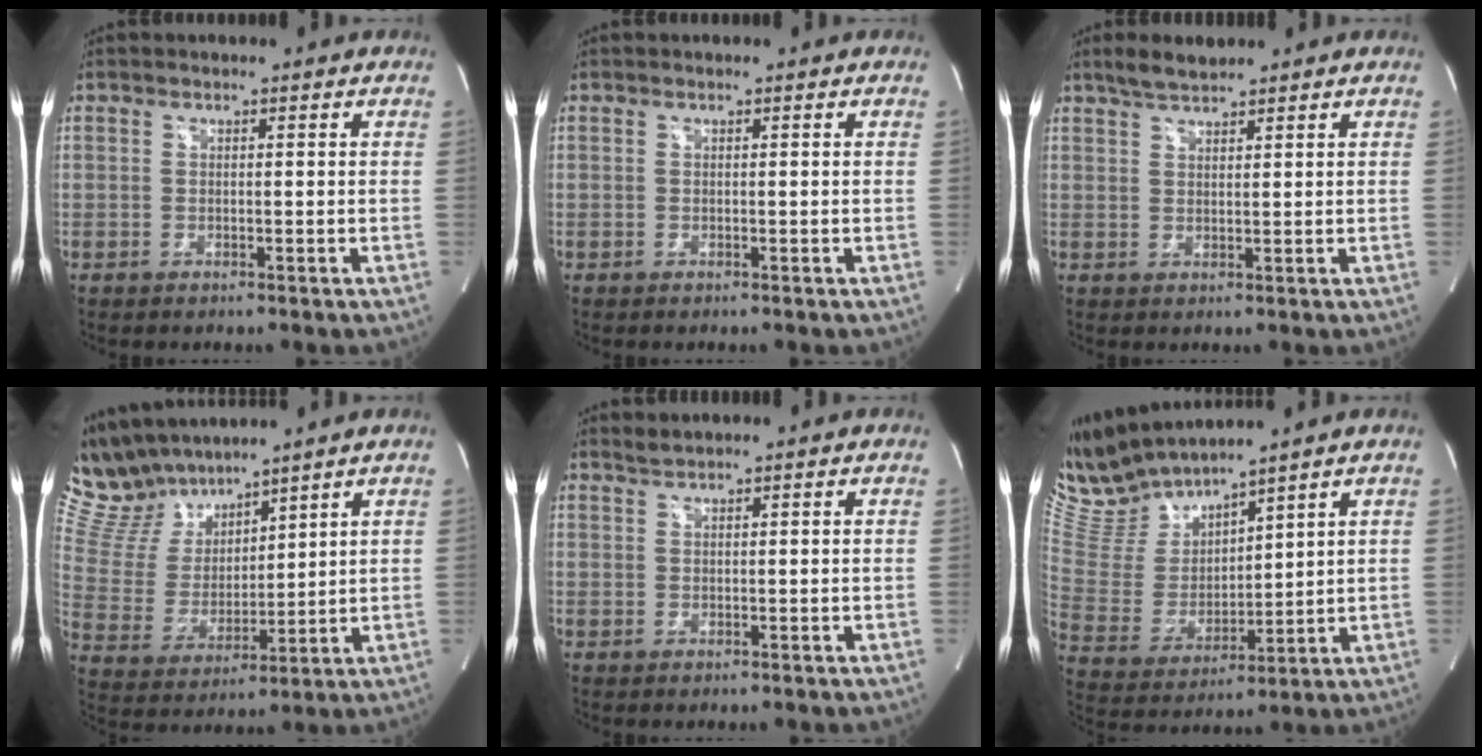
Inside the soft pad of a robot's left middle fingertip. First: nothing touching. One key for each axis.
{"total": 0.0}
{"total": 3.6, "fx": 3.2, "fy": 0.6, "fz": 1.6, "tx": -0.040, "ty": 0.008, "tz": 0.062}
{"total": 12.0, "fx": 10.9, "fy": 3.9, "fz": 3.2, "tx": -0.088, "ty": 0.025, "tz": 0.225}
{"total": 1.1, "fx": 1.1, "fy": -0.2, "fz": 0.1, "tx": -0.008, "ty": 0.004, "tz": 0.028}
{"total": 11.8, "fx": 11.3, "fy": 1.2, "fz": 3.3, "tx": -0.087, "ty": -0.001, "tz": 0.243}